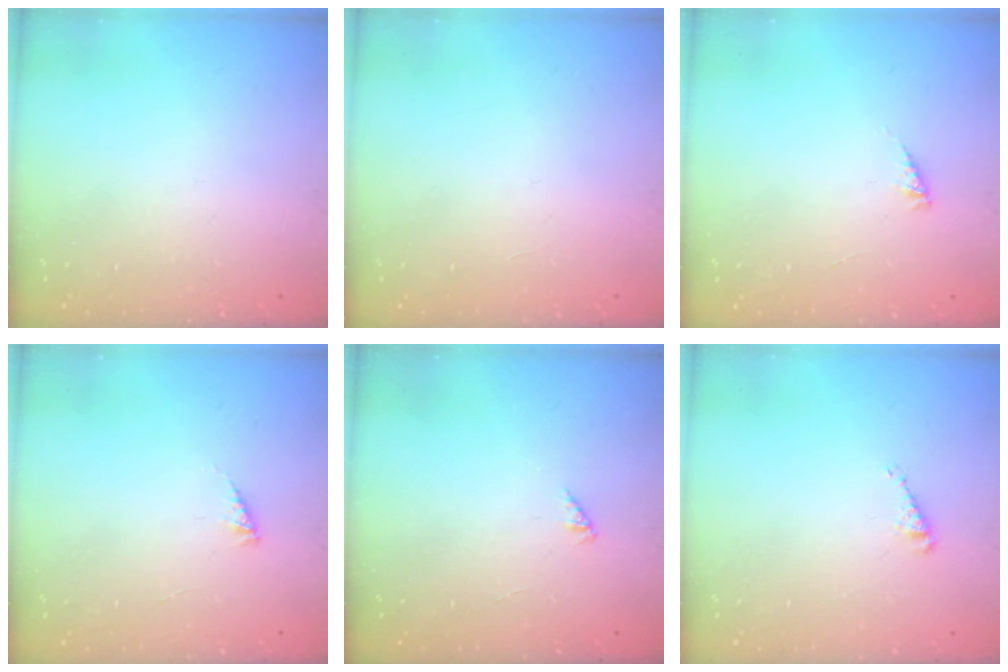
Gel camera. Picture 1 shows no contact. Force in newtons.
{"total": 0.0}
{"total": 2.8, "press": 2.7, "slide": 0.4}
{"total": 2.8, "press": 2.7, "slide": 0.4}
{"total": 0.0}
{"total": 3.5, "press": 3.5, "slide": 0.4}